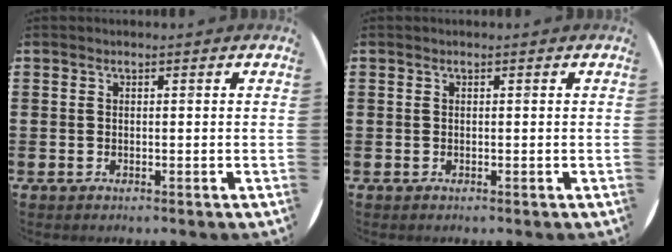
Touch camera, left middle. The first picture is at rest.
{"total": 0.0}